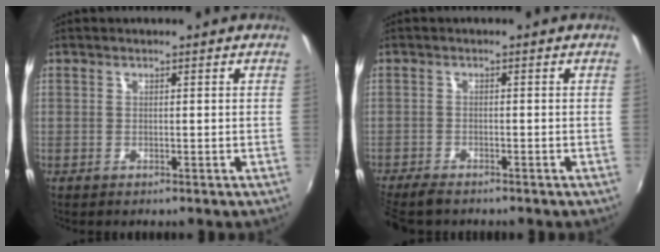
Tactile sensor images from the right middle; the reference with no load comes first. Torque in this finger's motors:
{"motor_torque": [0.62, -0.62, 0.22, 0.06]}